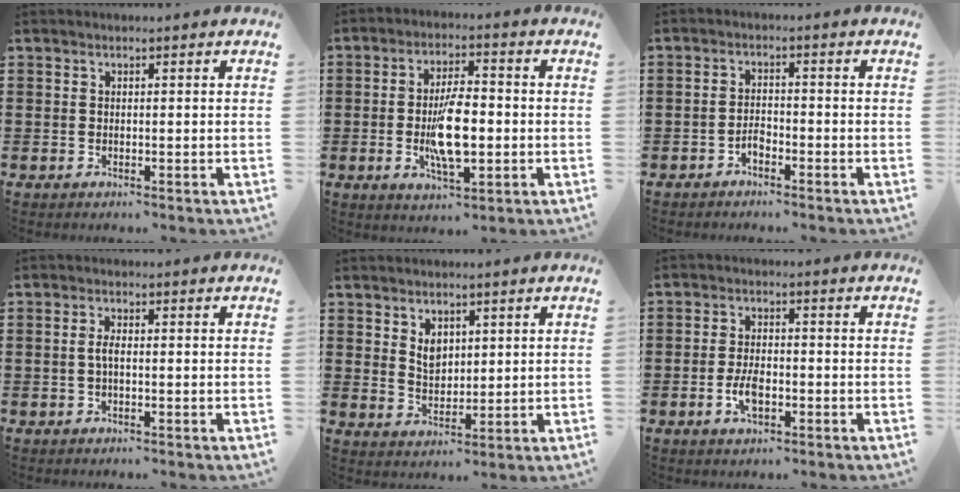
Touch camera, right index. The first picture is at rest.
{"total": 9.3, "force": [-1.2, 3.5, 8.5], "torque": [-0.179, -0.005, -0.026]}
{"total": 2.0, "force": [-1.5, 0.9, 1.0], "torque": [-0.024, 0.004, -0.031]}
{"total": 1.9, "force": [-0.4, 0.5, 1.8], "torque": [-0.040, -0.003, -0.011]}
{"total": 3.3, "force": [1.7, 2.3, 1.8], "torque": [-0.034, 0.005, 0.028]}
{"total": 4.1, "force": [-1.4, 2.0, 3.3], "torque": [-0.079, -0.003, -0.031]}